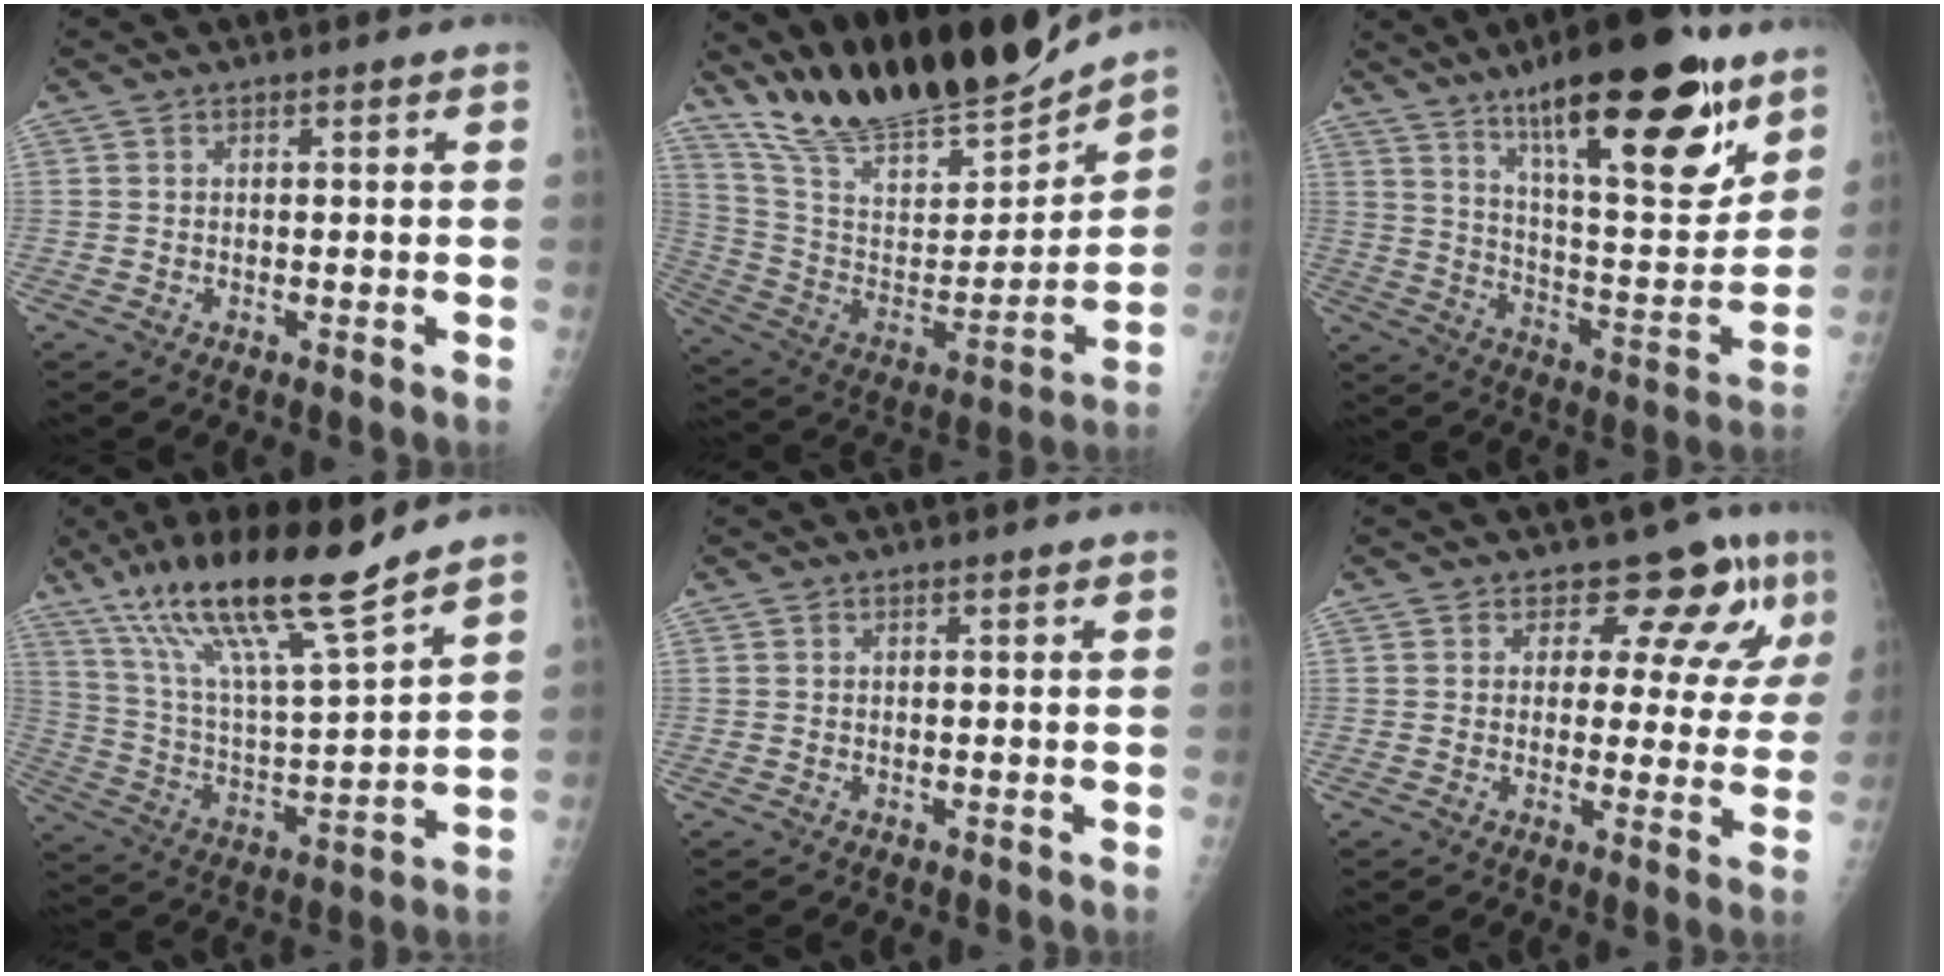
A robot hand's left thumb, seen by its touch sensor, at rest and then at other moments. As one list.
[{"total": 22.1, "force": [20.4, 3.6, 7.7], "torque": [-0.108, -0.100, 0.358]}, {"total": 25.2, "force": [15.4, 7.2, 18.6], "torque": [-0.251, -0.066, 0.247]}, {"total": 18.6, "force": [13.4, 1.8, 12.8], "torque": [-0.216, -0.068, 0.248]}, {"total": 0.0}, {"total": 9.0, "force": [5.8, 4.9, 4.8], "torque": [-0.024, -0.033, 0.059]}]